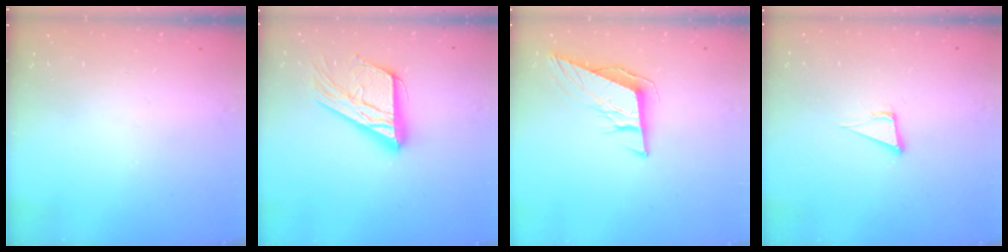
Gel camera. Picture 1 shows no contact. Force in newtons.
{"total": 17.5, "press": 17.4, "slide": 1.4}
{"total": 10.2, "press": 9.6, "slide": 3.5}
{"total": 5.4, "press": 4.4, "slide": 3.1}